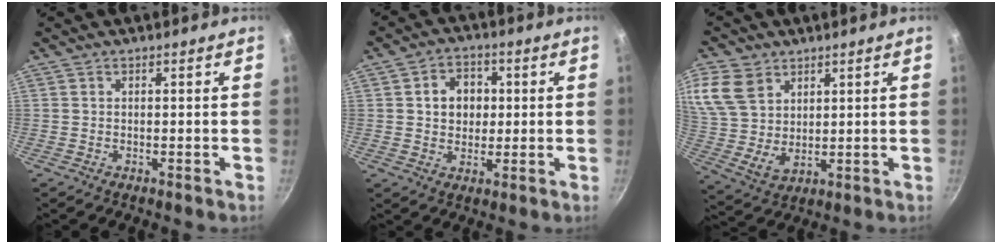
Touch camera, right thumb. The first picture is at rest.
{"total": 7.5, "force": [1.2, 6.2, 4.1], "torque": [-0.035, 0.007, 0.013]}
{"total": 14.3, "force": [6.8, 10.0, 7.6], "torque": [-0.160, -0.015, 0.146]}